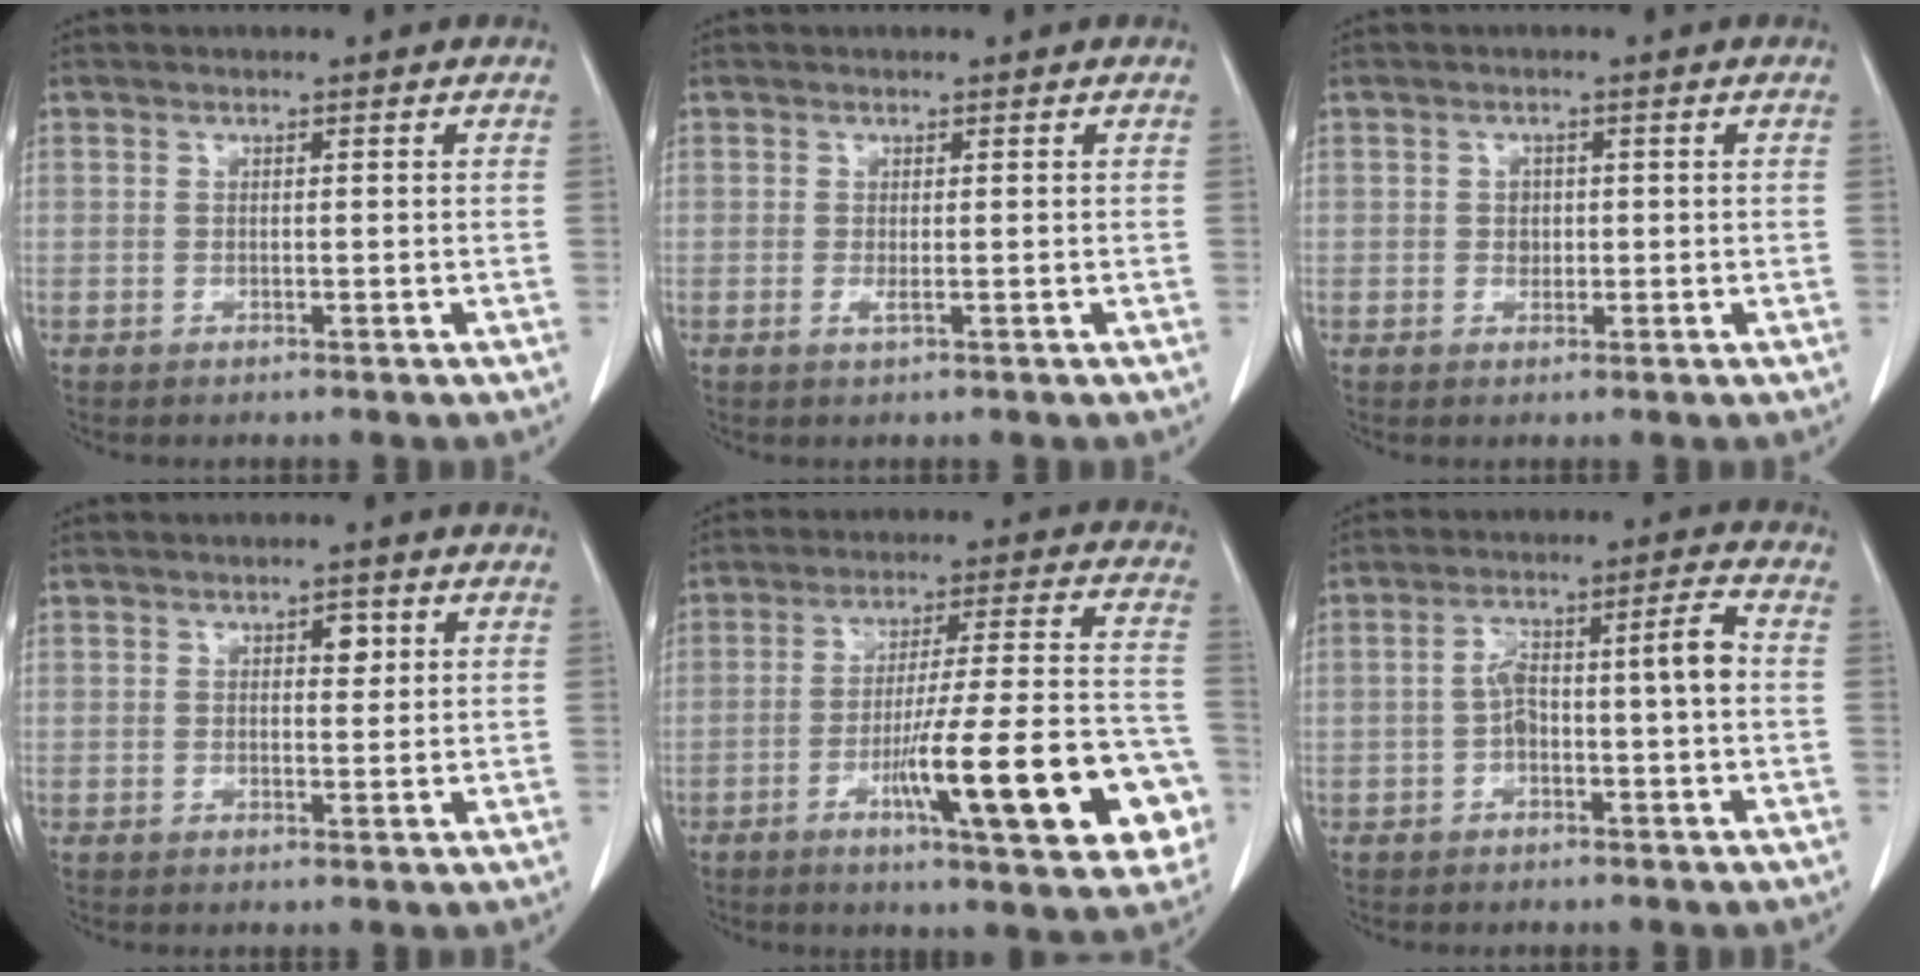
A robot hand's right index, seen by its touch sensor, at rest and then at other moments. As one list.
[{"total": 0.8, "force": [-0.1, -0.1, 0.8], "torque": [-0.023, -0.005, -0.001]}, {"total": 1.4, "force": [0.1, 1.2, 0.7], "torque": [-0.011, 0.001, 0.002]}, {"total": 2.1, "force": [0.8, 1.1, 1.6], "torque": [-0.020, 0.000, 0.012]}, {"total": 19.5, "force": [-7.1, 2.3, 18.1], "torque": [-0.216, 0.013, -0.095]}, {"total": 7.0, "force": [-0.9, 1.4, 6.8], "torque": [-0.119, 0.034, -0.014]}]